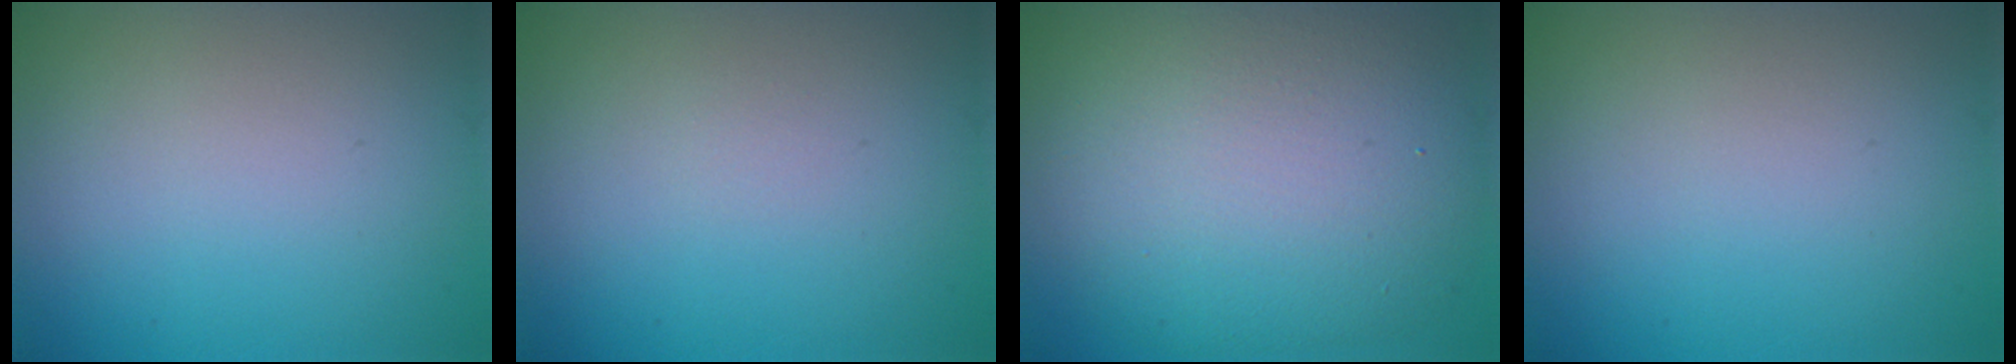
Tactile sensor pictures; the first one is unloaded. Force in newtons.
{"total": 0.0}
{"total": 12.2, "press": 12.2, "slide": 0.3}
{"total": 0.0}